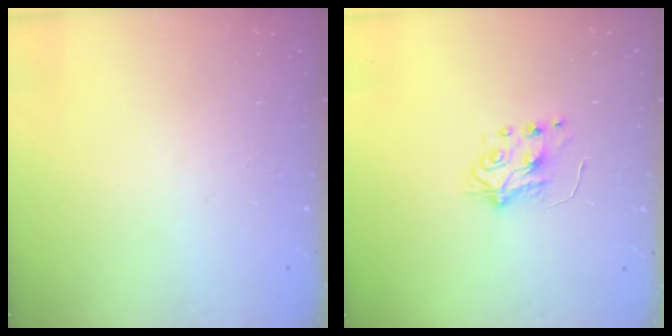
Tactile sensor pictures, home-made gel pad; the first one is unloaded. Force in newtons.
{"total": 5.9, "press": 5.8, "slide": 0.7}